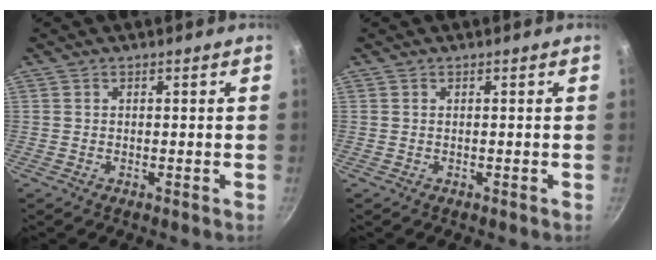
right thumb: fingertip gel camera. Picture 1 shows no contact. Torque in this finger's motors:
{"motor_torque": [-0.04, 0.04, -0.03, 0.00, 0.00]}